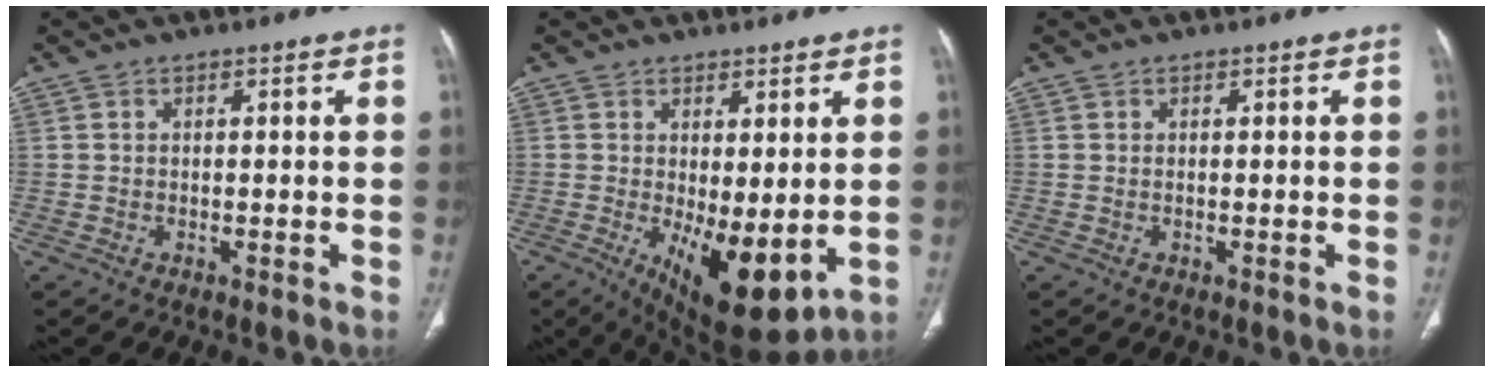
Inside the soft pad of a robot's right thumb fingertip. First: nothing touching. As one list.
[{"total": 11.7, "force": [-1.6, 4.6, 10.6], "torque": [-0.159, -0.026, -0.006]}, {"total": 0.0}]